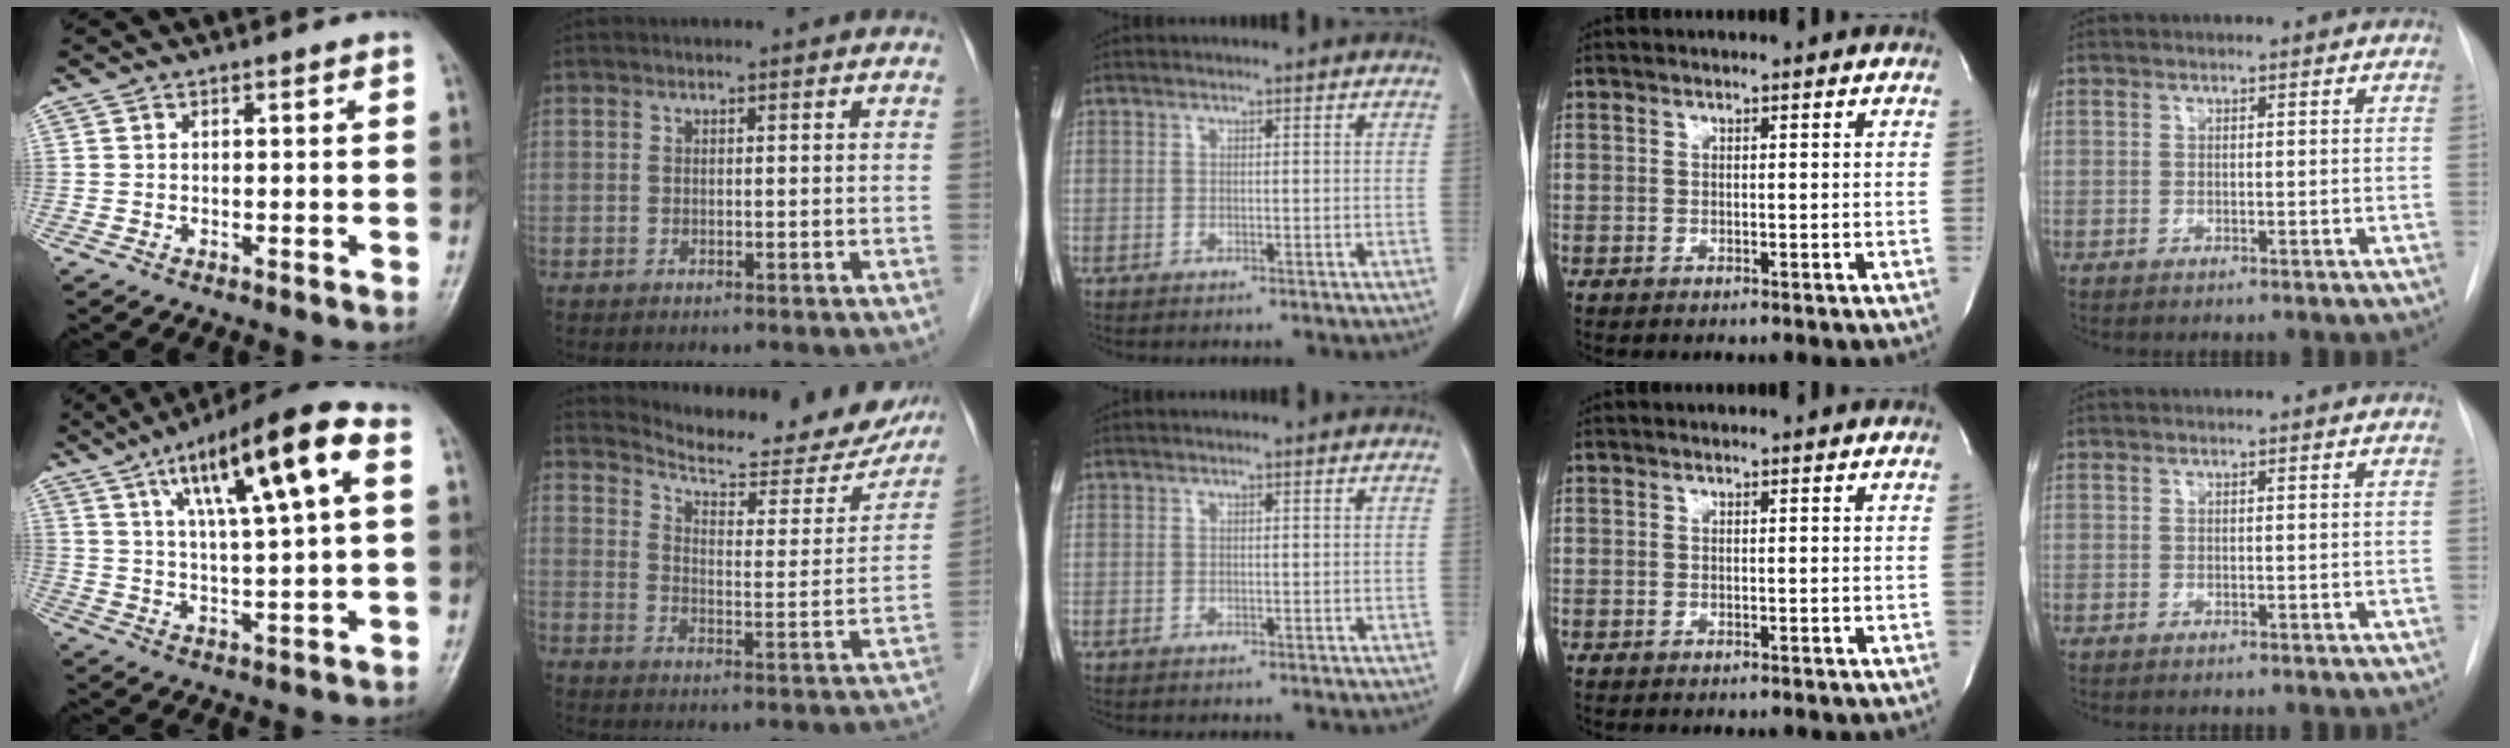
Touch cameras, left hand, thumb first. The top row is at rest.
{"thumb": {"total": 18.1, "force": [6.8, 3.8, 16.3], "torque": [-0.258, 0.007, 0.109]}, "index": {"total": 21.2, "force": [19.4, 4.1, 7.3], "torque": [-0.090, -0.046, 0.248]}}